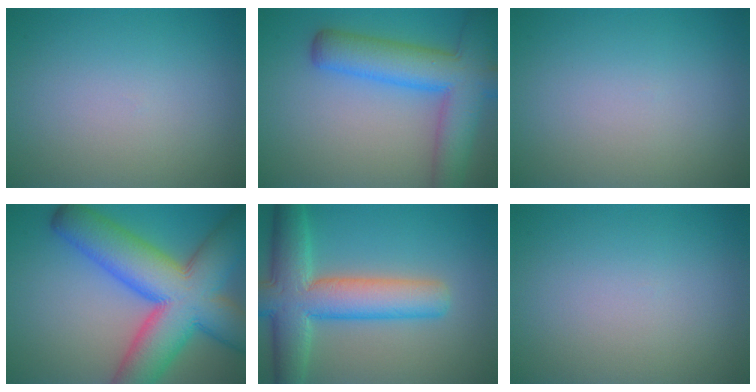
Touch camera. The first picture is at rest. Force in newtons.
{"total": 8.5, "press": 8.4, "slide": 0.5}
{"total": 0.0}
{"total": 13.9, "press": 13.9, "slide": 0.6}
{"total": 8.9, "press": 8.9, "slide": 0.4}
{"total": 0.0}